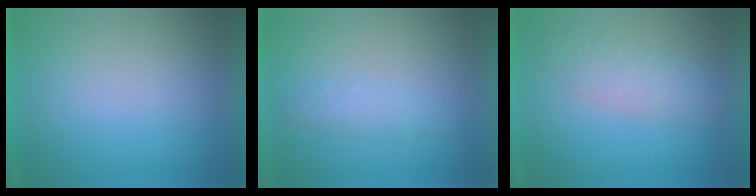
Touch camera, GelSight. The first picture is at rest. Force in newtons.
{"total": 2.5}
{"total": 2.8}